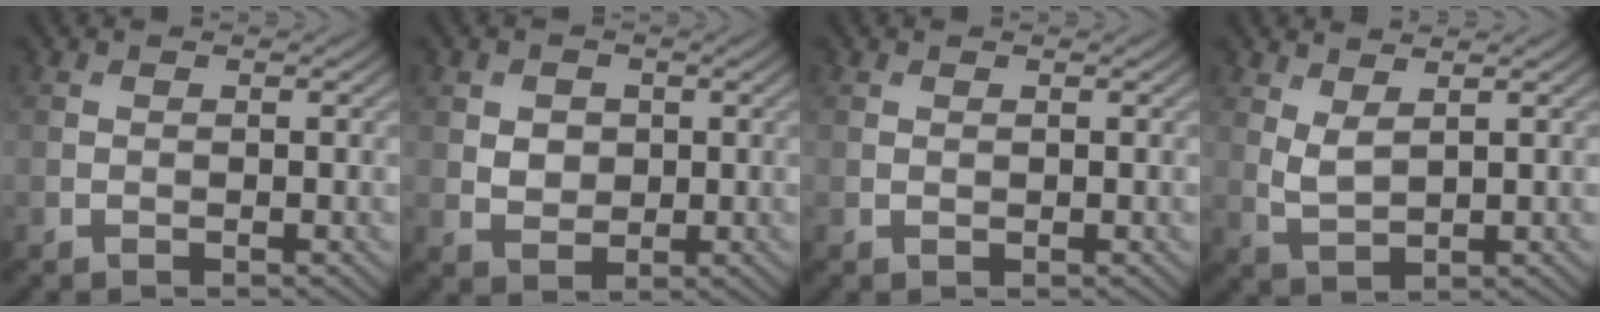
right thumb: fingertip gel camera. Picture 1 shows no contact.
{"total": 2.8, "force": [0.5, 2.3, 1.4], "torque": [-0.036, -0.003, 0.004]}
{"total": 0.0}
{"total": 2.7, "force": [1.7, 0.9, 1.9], "torque": [-0.051, -0.006, 0.039]}